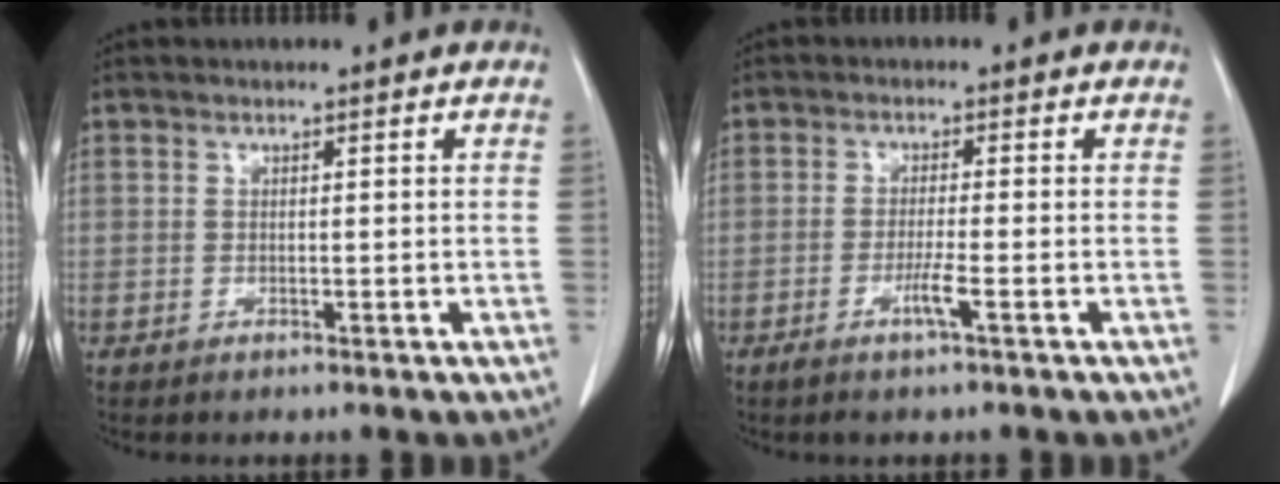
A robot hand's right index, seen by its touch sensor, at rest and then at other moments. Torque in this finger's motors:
{"motor_torque": [0.43, -0.36, 0.18, 0.09]}